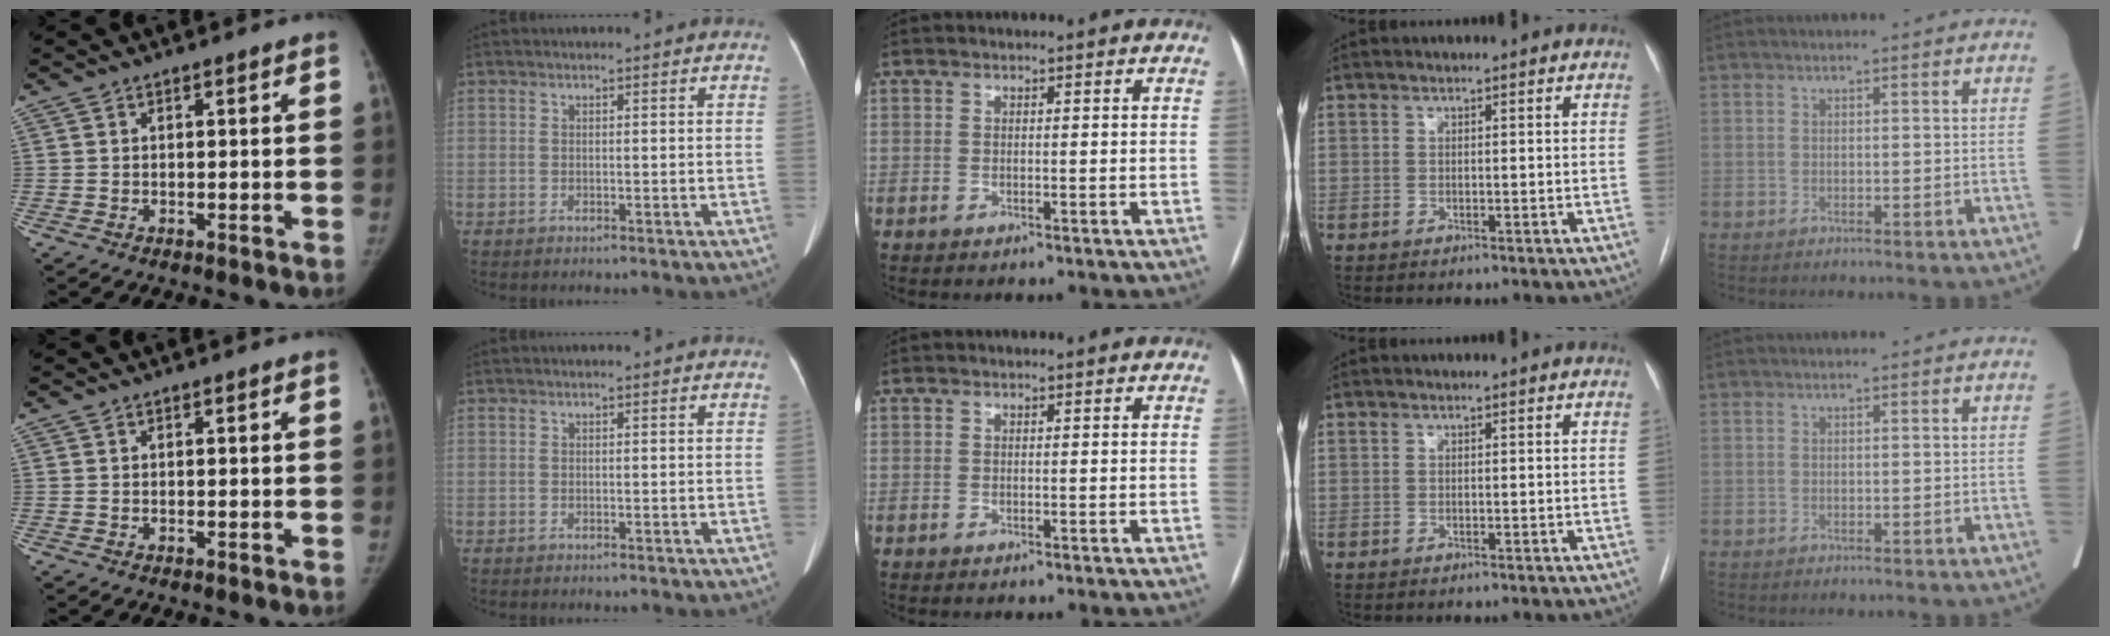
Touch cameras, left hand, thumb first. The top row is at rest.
{}